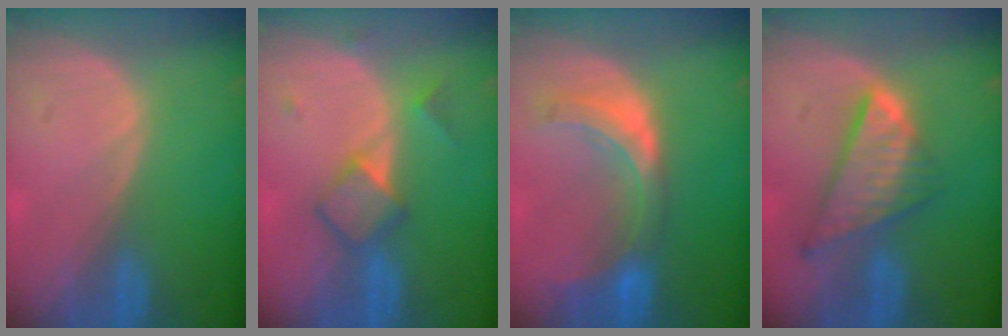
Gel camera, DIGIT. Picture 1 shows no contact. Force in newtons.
{"total": 5.0, "press": 4.8, "slide": 1.3}
{"total": 7.7, "press": 6.9, "slide": 3.5}
{"total": 8.8, "press": 7.5, "slide": 4.5}